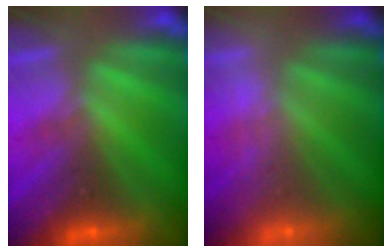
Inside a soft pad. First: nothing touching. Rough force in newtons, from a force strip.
{"total": 1.9}